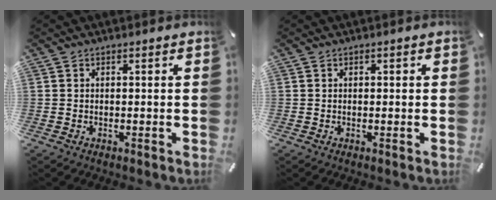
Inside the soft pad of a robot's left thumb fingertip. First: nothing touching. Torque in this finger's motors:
{"motor_torque": [-0.11, -0.33, 0.01, 0.12, -0.01]}